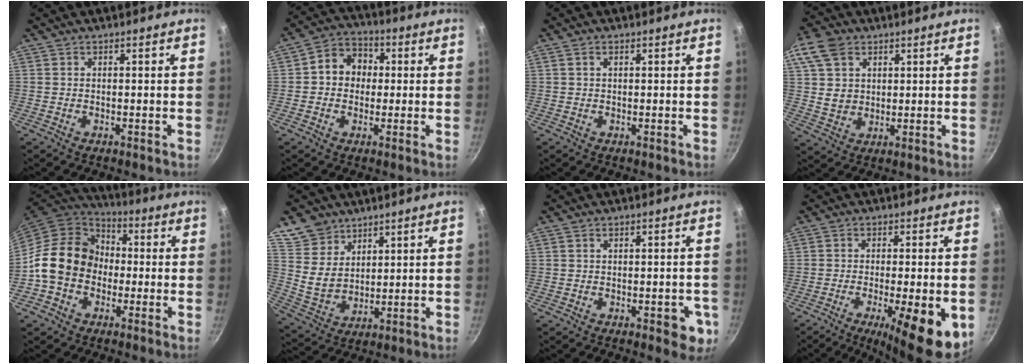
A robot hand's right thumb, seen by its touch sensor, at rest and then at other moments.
{"total": 8.4, "force": [0.6, 7.2, 4.2], "torque": [-0.032, 0.020, -0.008]}
{"total": 1.0, "force": [0.4, 0.5, 0.7], "torque": [-0.011, 0.004, 0.008]}
{"total": 10.1, "force": [4.3, 7.6, 5.0], "torque": [-0.072, -0.012, 0.079]}
{"total": 15.2, "force": [-1.6, 12.6, 8.2], "torque": [-0.102, 0.039, -0.043]}
{"total": 9.4, "force": [6.2, 6.5, 2.6], "torque": [-0.022, -0.026, 0.130]}
{"total": 5.5, "force": [-1.7, 2.5, 4.6], "torque": [-0.030, 0.007, -0.019]}
{"total": 13.4, "force": [-4.6, 3.5, 12.1], "torque": [-0.170, 0.001, -0.065]}